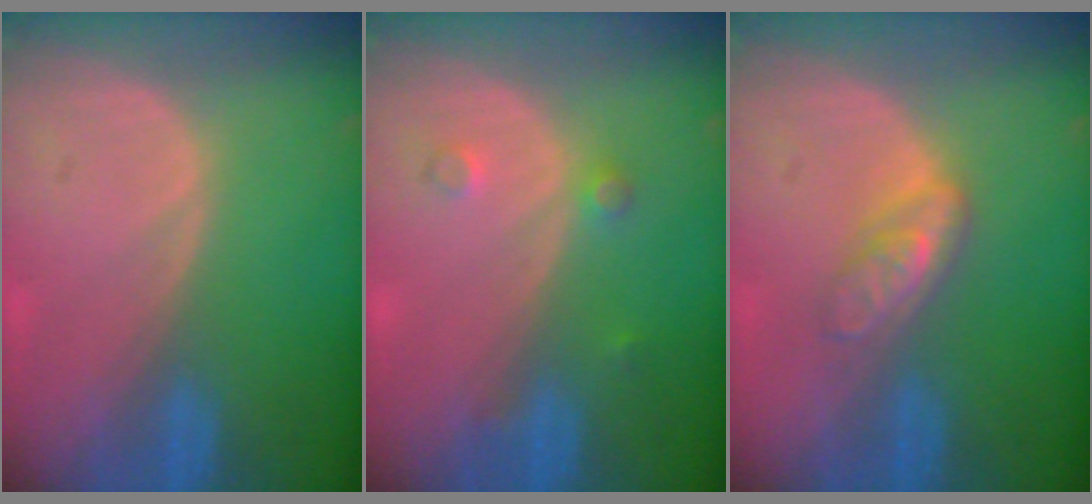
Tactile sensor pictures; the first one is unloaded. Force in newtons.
{"total": 2.0, "press": 2.0, "slide": 0.2}
{"total": 4.7, "press": 4.2, "slide": 2.2}